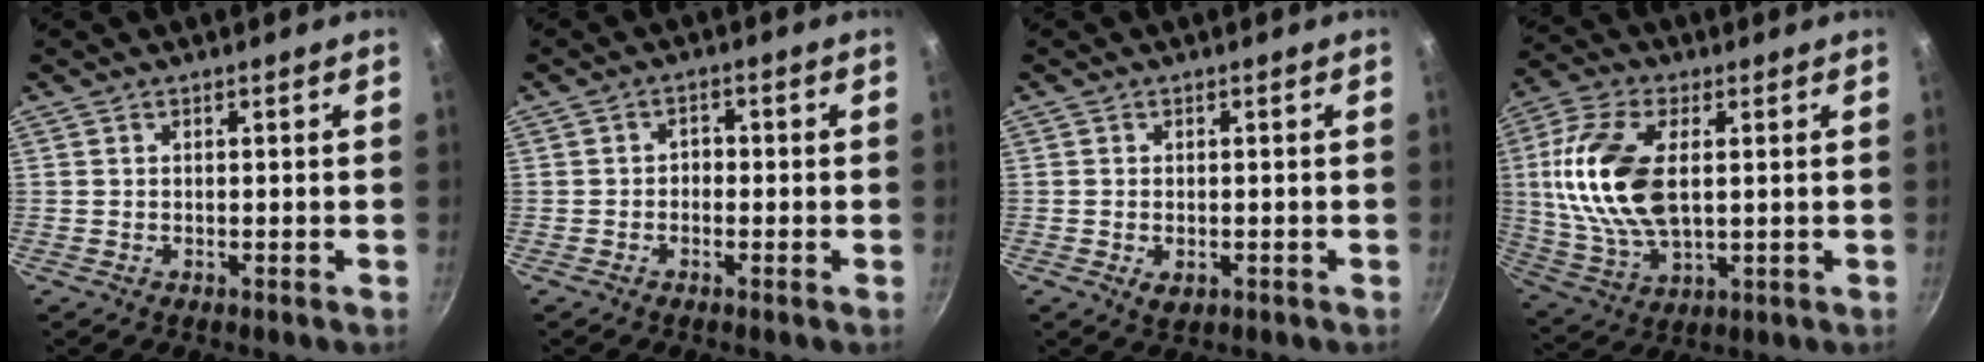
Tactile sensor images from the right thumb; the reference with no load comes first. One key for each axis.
{"total": 2.1, "fx": -0.6, "fy": 1.7, "fz": 1.1, "tx": 0.000, "ty": 0.011, "tz": -0.019}
{"total": 2.1, "fx": -0.7, "fy": 1.2, "fz": 1.6, "tx": -0.027, "ty": 0.003, "tz": -0.005}
{"total": 17.9, "fx": 2.2, "fy": 9.4, "fz": 15.1, "tx": -0.317, "ty": -0.004, "tz": 0.043}